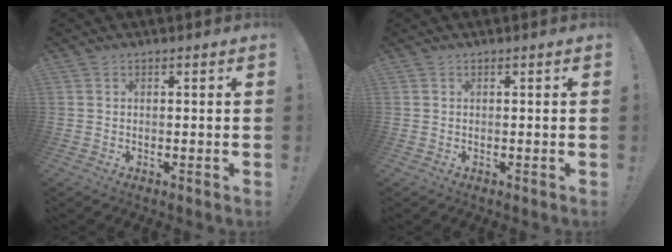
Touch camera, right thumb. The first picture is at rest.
{"total": 0.0}